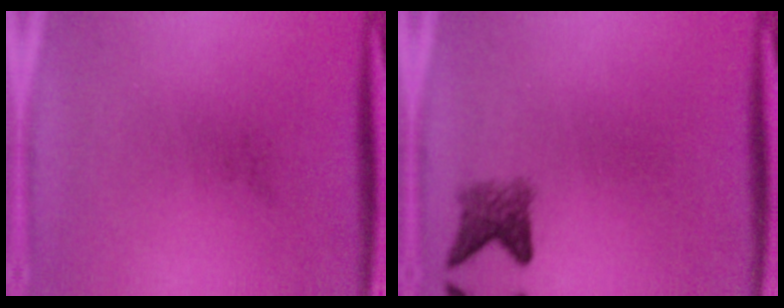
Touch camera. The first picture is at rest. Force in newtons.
{"total": 2.8}